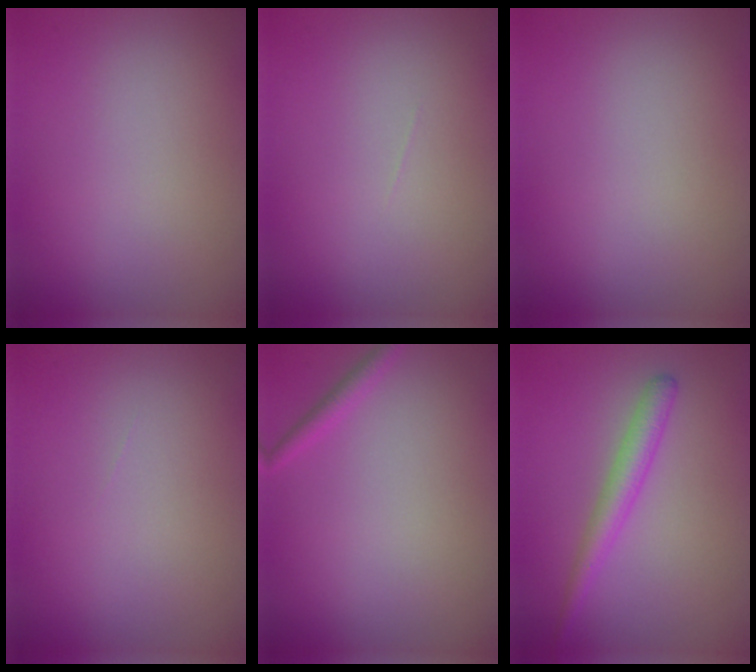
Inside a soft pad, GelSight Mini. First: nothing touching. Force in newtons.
{"total": 0.0}
{"total": 0.0}
{"total": 0.0}
{"total": 1.1, "press": 1.1, "slide": 0.1}
{"total": 2.7, "press": 2.6, "slide": 0.1}